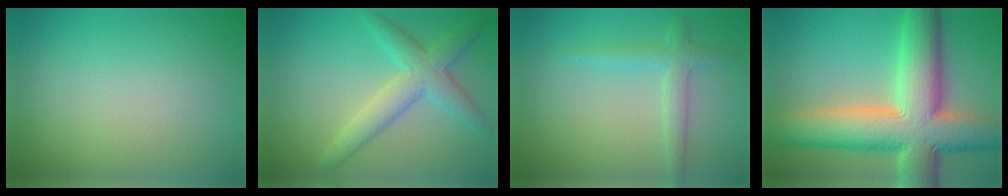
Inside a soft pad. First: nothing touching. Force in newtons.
{"total": 4.3, "press": 4.3, "slide": 0.2}
{"total": 2.2, "press": 2.2, "slide": 0.1}
{"total": 13.4, "press": 13.4, "slide": 0.9}